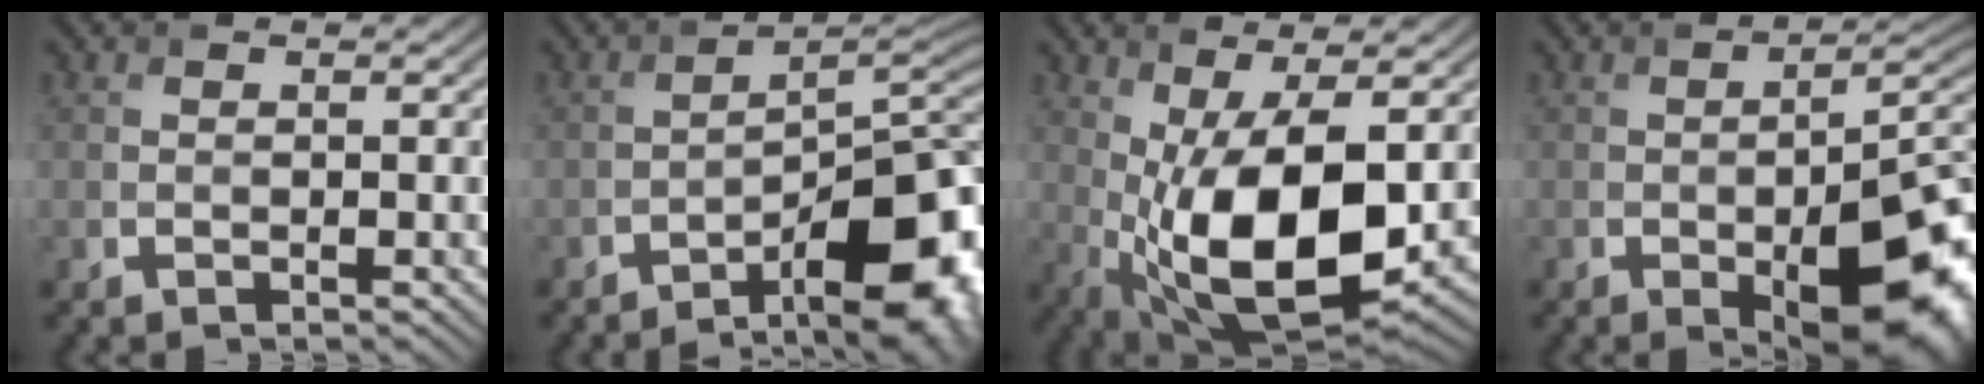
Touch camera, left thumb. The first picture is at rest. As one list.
[{"total": 12.5, "force": [-6.7, 4.1, 9.7], "torque": [-0.131, -0.007, -0.098]}, {"total": 14.2, "force": [-1.3, 6.2, 12.8], "torque": [-0.226, -0.018, -0.010]}, {"total": 13.9, "force": [-4.6, 6.2, 11.6], "torque": [-0.156, -0.031, -0.051]}]